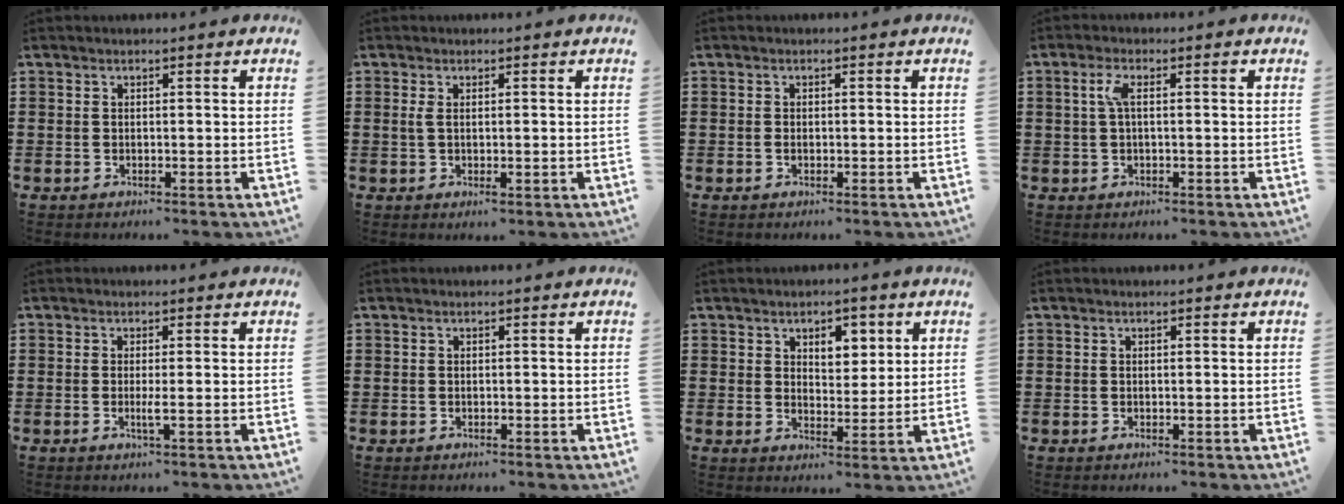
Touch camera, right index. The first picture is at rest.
{"total": 2.2, "force": [-0.1, 0.6, 2.1], "torque": [-0.037, -0.001, -0.001]}
{"total": 0.6, "force": [-0.2, 0.3, 0.5], "torque": [-0.012, -0.001, -0.004]}
{"total": 3.3, "force": [0.5, 0.7, 3.2], "torque": [-0.062, 0.006, 0.005]}
{"total": 1.8, "force": [-0.4, -0.4, 1.8], "torque": [-0.033, -0.010, -0.007]}
{"total": 0.0}
{"total": 4.5, "force": [2.4, 2.9, 2.5], "torque": [-0.036, 0.005, 0.036]}
{"total": 0.0}